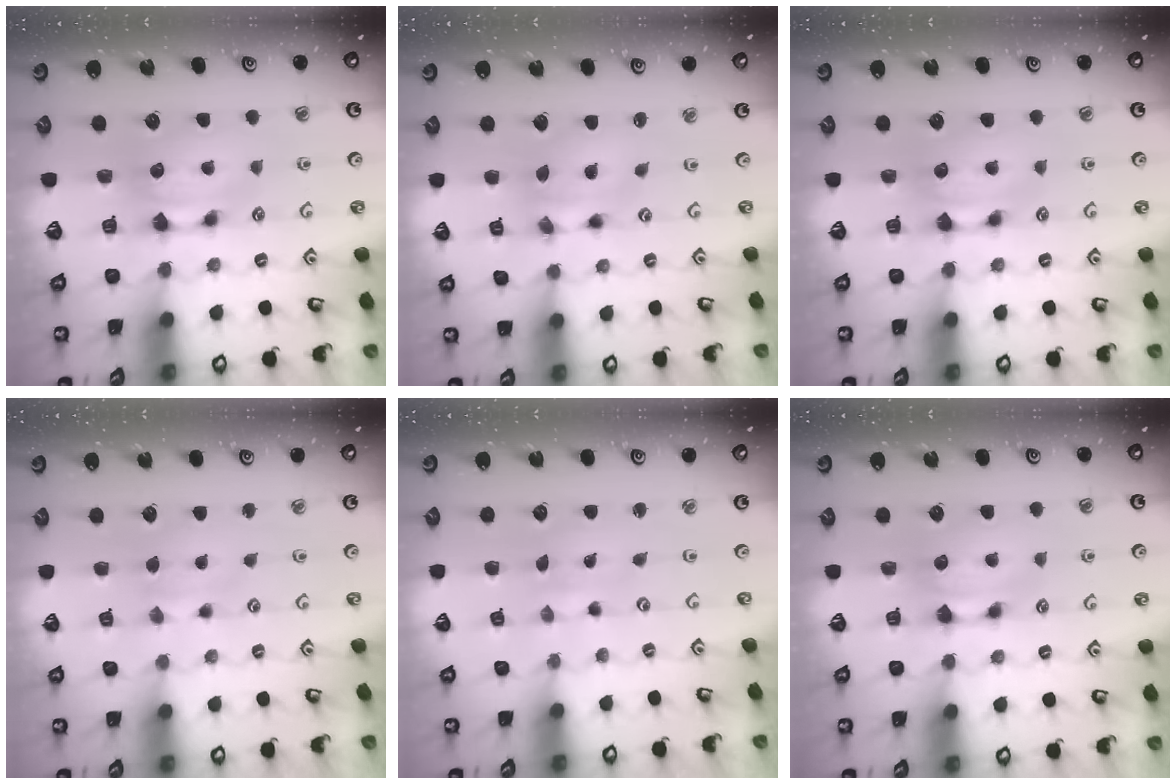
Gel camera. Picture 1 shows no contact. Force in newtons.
{"total": 3.2, "press": 2.7, "slide": 1.8}
{"total": 0.0}
{"total": 0.6, "press": 0.4, "slide": 0.4}
{"total": 5.2, "press": 5.2, "slide": 0.2}
{"total": 0.0}